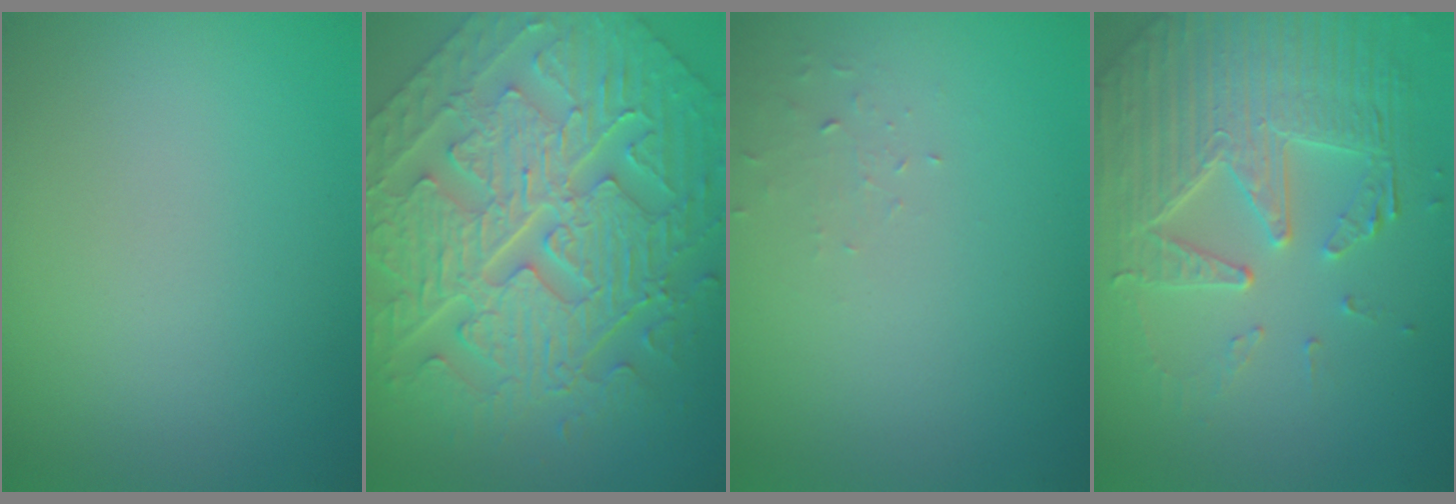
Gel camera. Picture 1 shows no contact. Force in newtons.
{"total": 11.1, "press": 7.8, "slide": 7.9}
{"total": 0.6, "press": 0.3, "slide": 0.6}
{"total": 7.1, "press": 5.3, "slide": 4.7}